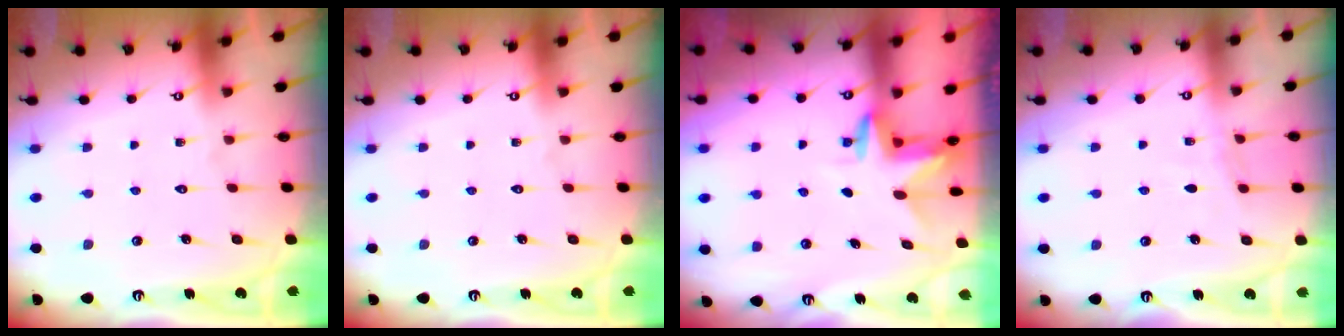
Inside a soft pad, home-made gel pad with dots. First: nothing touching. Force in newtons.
{"total": 0.0}
{"total": 3.1, "press": 3.0, "slide": 0.3}
{"total": 3.8, "press": 3.7, "slide": 0.5}